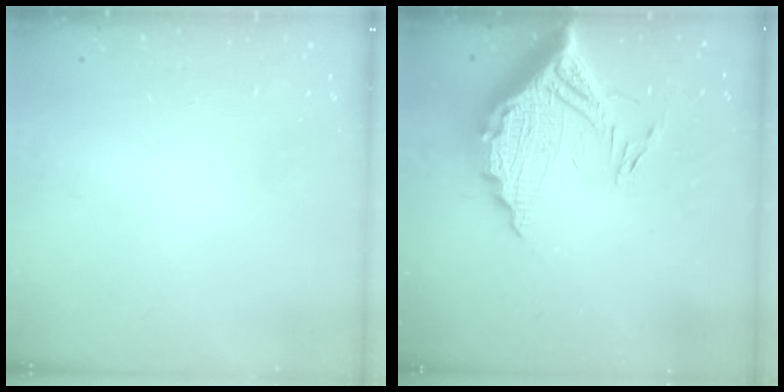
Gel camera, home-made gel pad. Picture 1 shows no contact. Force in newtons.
{"total": 16.3, "press": 16.3, "slide": 1.3}